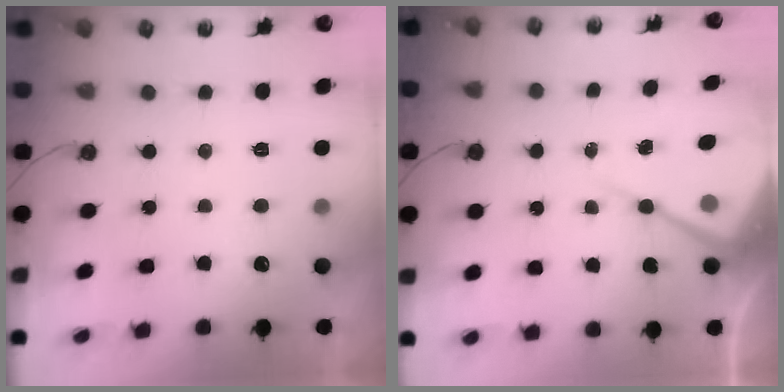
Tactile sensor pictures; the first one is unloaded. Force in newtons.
{"total": 12.2, "press": 12.1, "slide": 1.2}